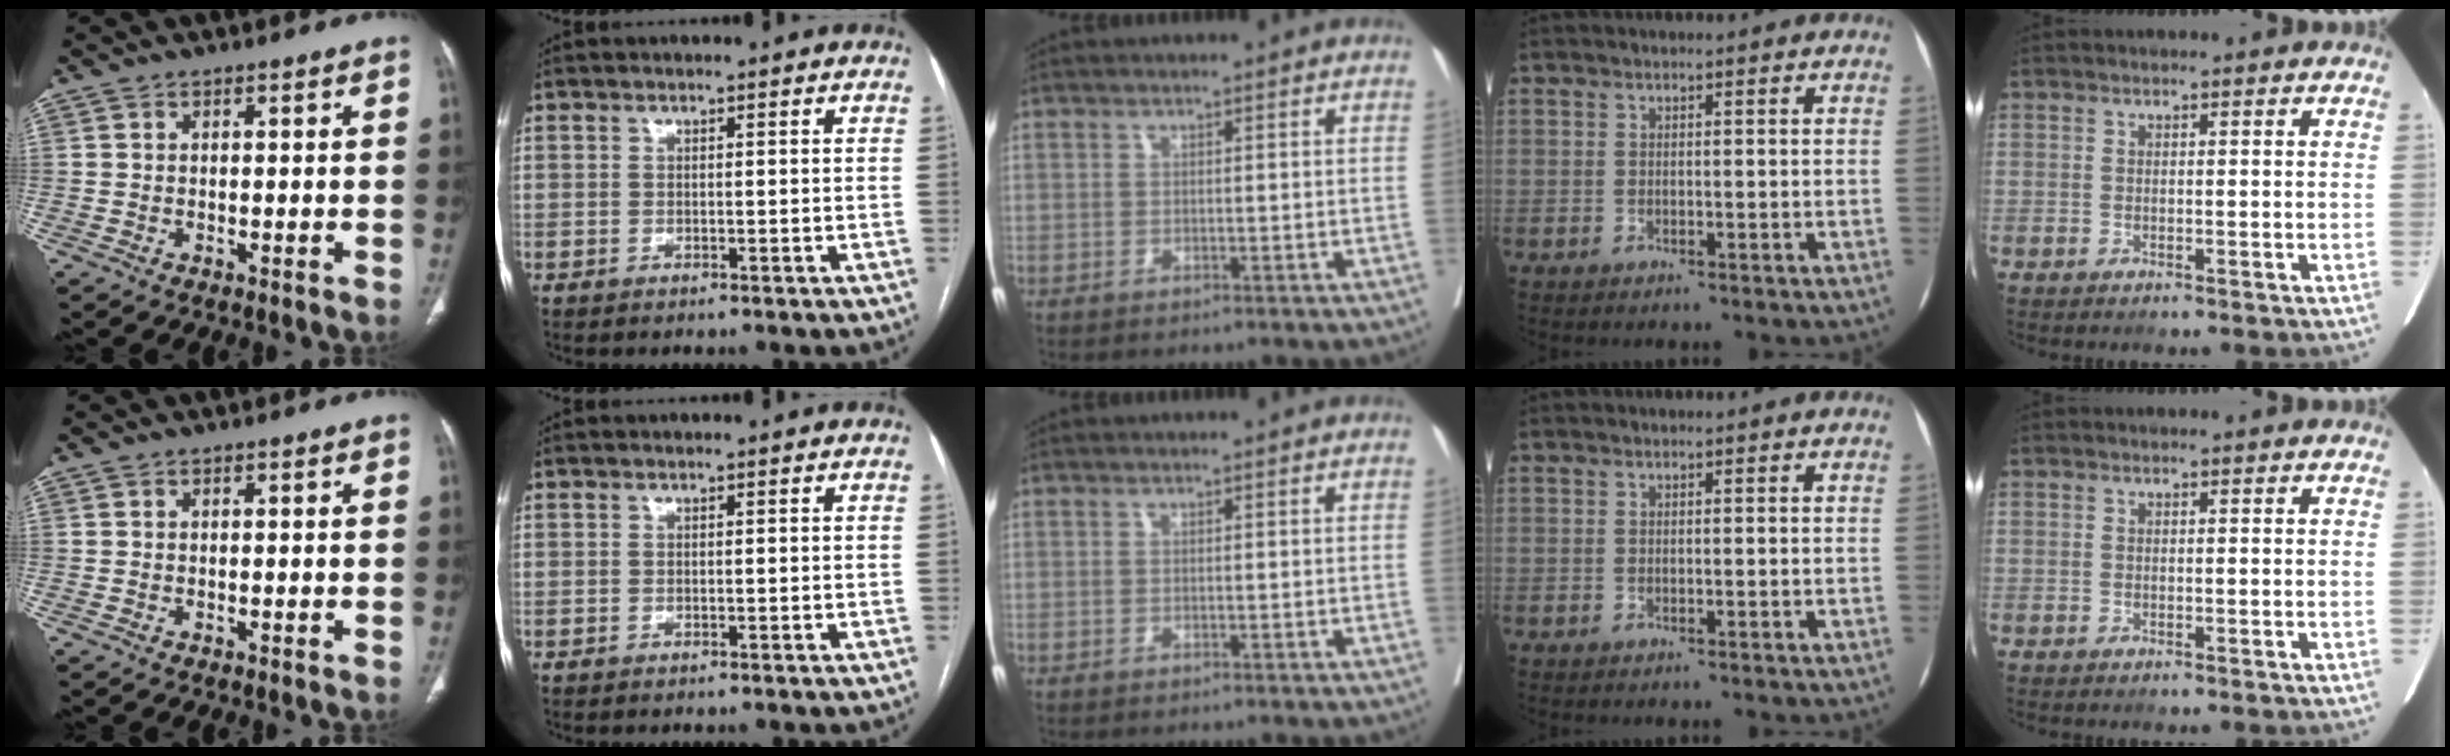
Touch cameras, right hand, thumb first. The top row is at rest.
{}